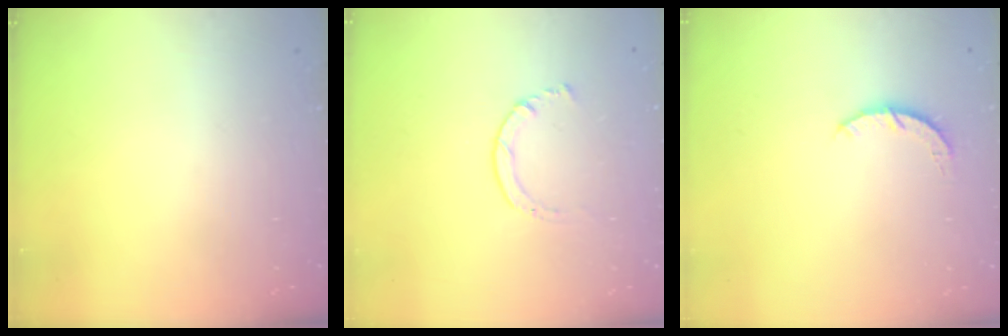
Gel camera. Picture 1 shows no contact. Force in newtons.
{"total": 2.0, "press": 1.9, "slide": 0.3}
{"total": 3.0, "press": 3.0, "slide": 0.4}